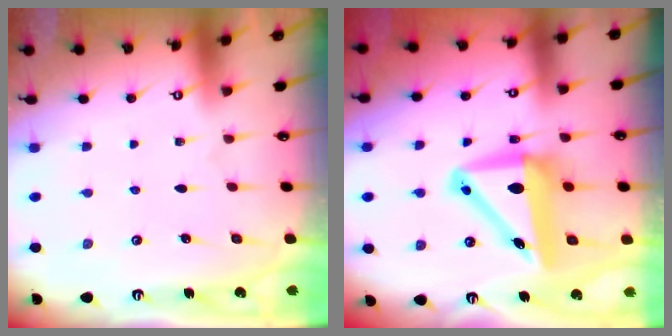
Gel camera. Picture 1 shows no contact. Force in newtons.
{"total": 11.4, "press": 10.9, "slide": 3.5}